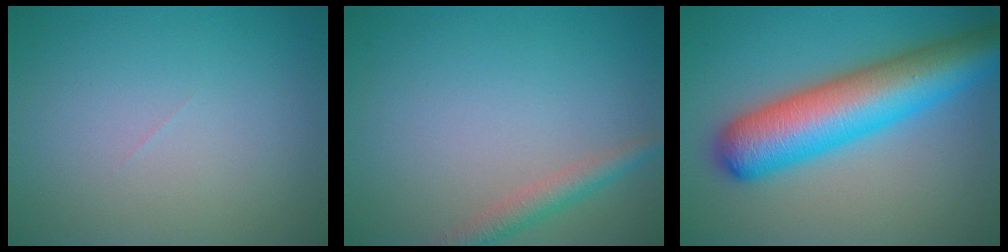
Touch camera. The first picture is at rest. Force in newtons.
{"total": 2.3, "press": 2.3, "slide": 0.1}
{"total": 10.4, "press": 10.4, "slide": 0.3}